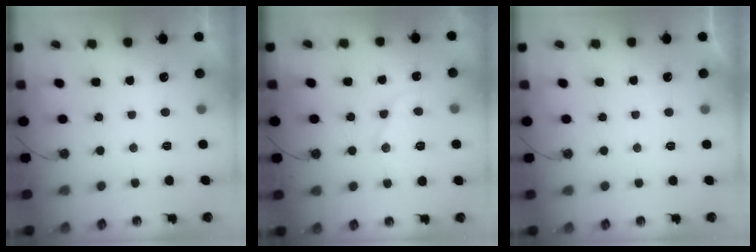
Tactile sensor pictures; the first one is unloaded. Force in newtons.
{"total": 12.6, "press": 12.6, "slide": 1.1}
{"total": 0.0}